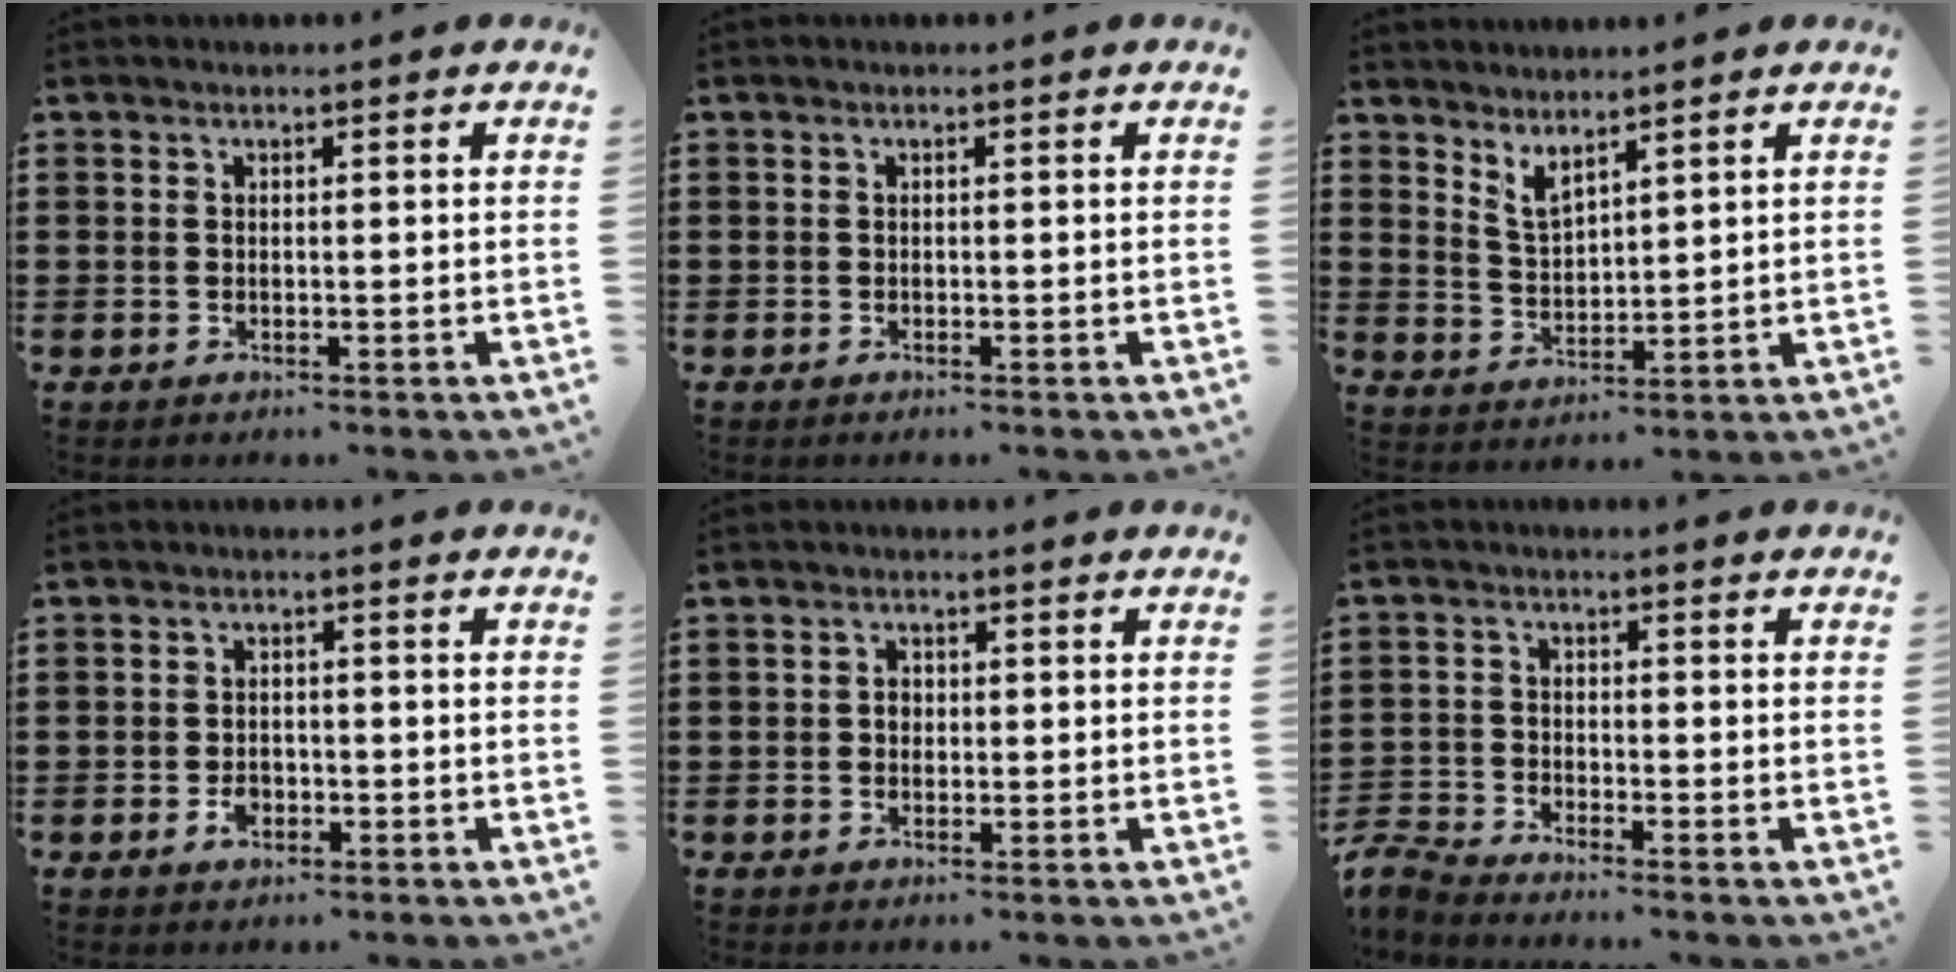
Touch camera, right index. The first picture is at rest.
{"total": 0.0}
{"total": 3.3, "force": [3.1, 0.8, 1.1], "torque": [-0.031, -0.004, 0.057]}
{"total": 2.3, "force": [-1.0, 1.5, 1.5], "torque": [-0.028, 0.001, -0.019]}
{"total": 1.4, "force": [-0.1, 1.1, 0.8], "torque": [-0.016, 0.005, -0.003]}
{"total": 3.4, "force": [-3.4, 0.3, 0.2], "torque": [-0.030, -0.005, -0.078]}